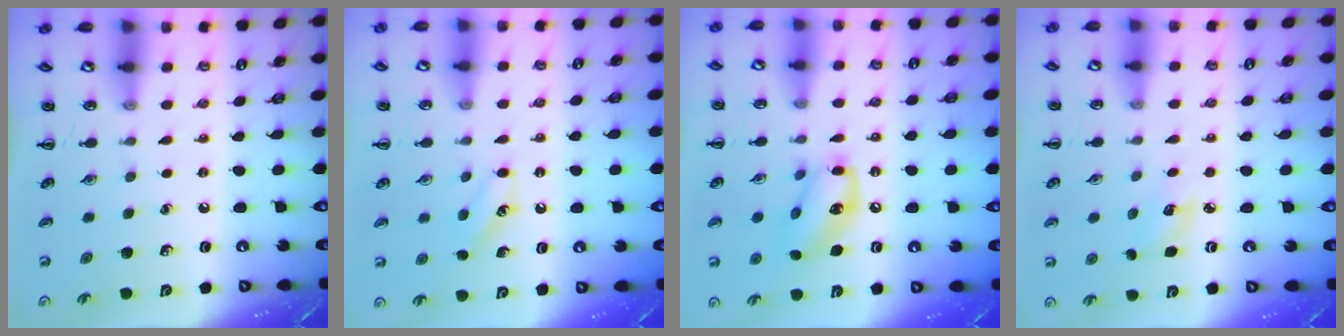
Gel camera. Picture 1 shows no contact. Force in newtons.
{"total": 6.2, "press": 6.0, "slide": 1.7}
{"total": 12.7, "press": 12.5, "slide": 2.2}
{"total": 4.0, "press": 3.9, "slide": 0.9}